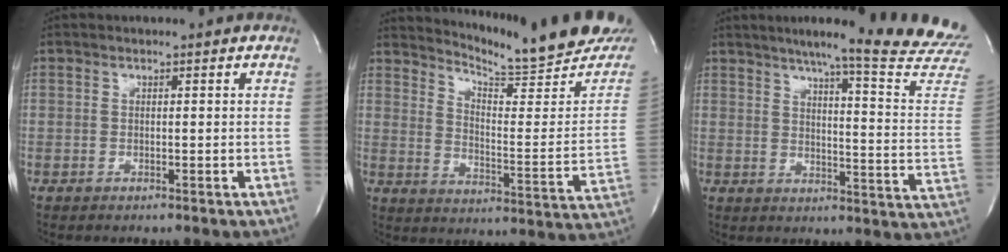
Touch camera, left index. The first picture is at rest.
{"total": 19.5, "force": [18.5, 0.2, 6.4], "torque": [-0.106, -0.107, 0.238]}
{"total": 22.6, "force": [19.6, -1.3, 11.2], "torque": [-0.156, -0.094, 0.233]}